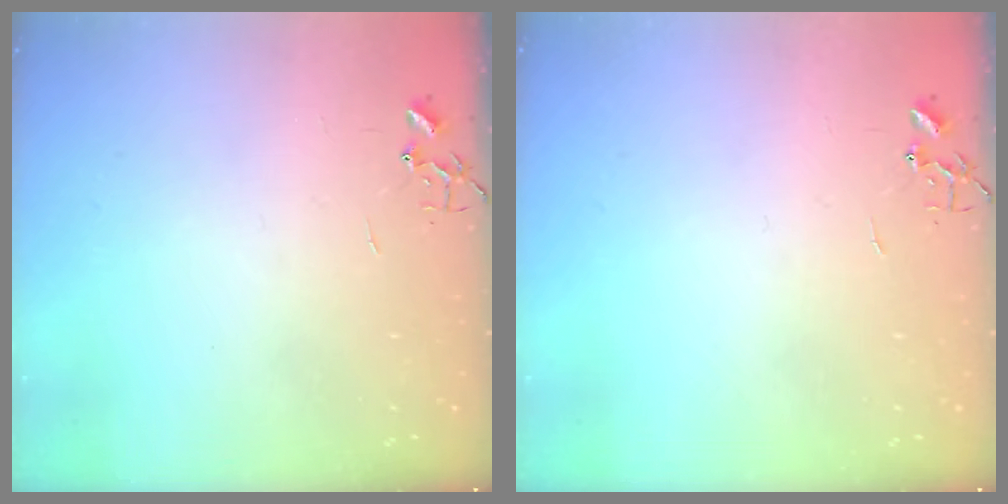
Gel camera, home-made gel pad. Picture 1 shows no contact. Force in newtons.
{"total": 0.0}